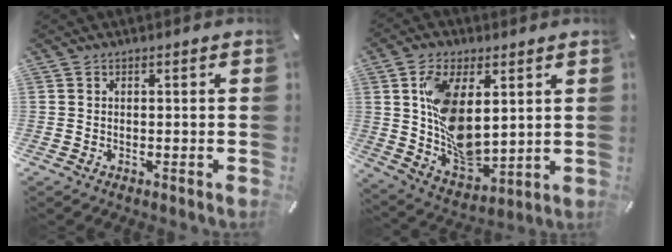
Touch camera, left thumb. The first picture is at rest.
{"total": 14.4, "force": [3.6, 8.9, 10.7], "torque": [-0.211, -0.015, 0.070]}